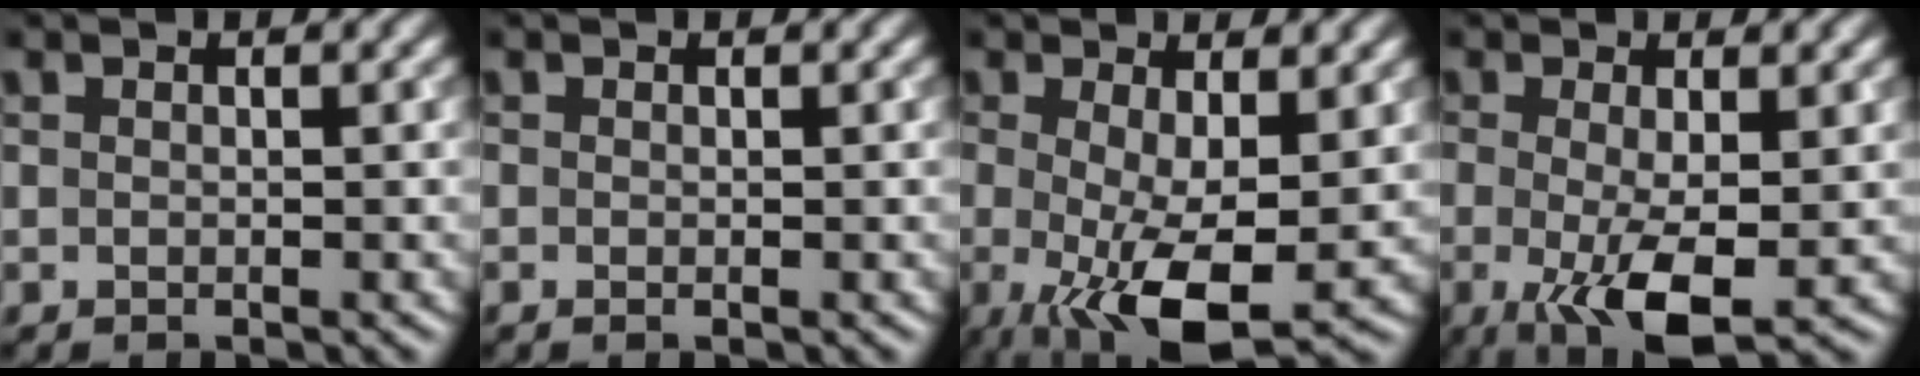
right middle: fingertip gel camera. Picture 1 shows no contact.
{"total": 0.0}
{"total": 8.2, "force": [-1.5, 2.9, 7.5], "torque": [-0.139, -0.022, -0.020]}
{"total": 6.1, "force": [-1.3, 1.9, 5.6], "torque": [-0.111, -0.019, -0.021]}